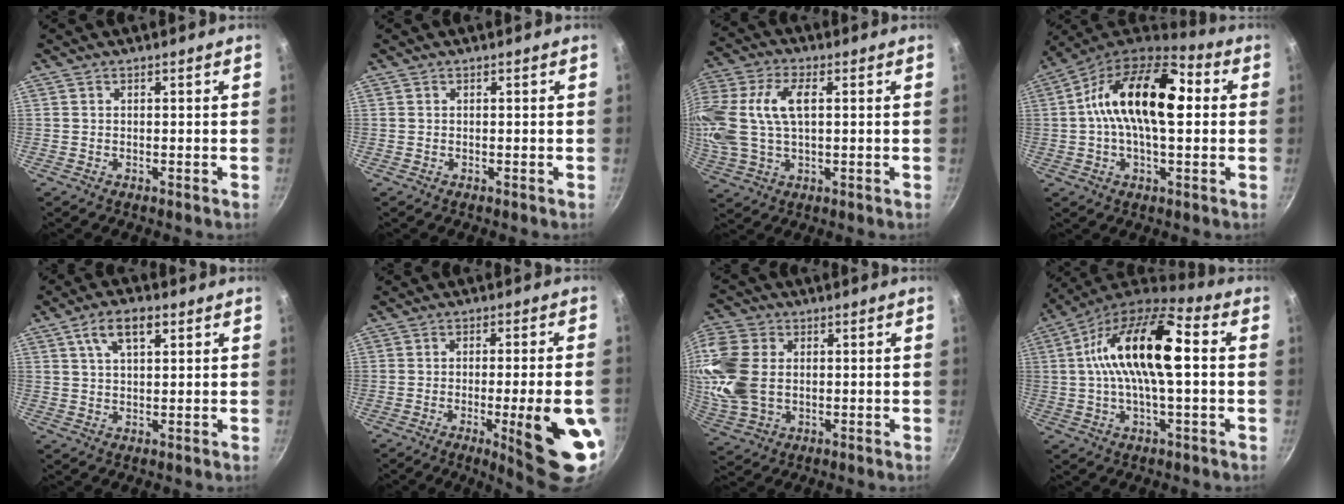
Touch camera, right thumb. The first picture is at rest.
{"total": 0.0}
{"total": 17.6, "force": [2.8, 10.1, 14.1], "torque": [-0.314, 0.020, 0.047]}
{"total": 19.1, "force": [2.4, 9.7, 16.2], "torque": [-0.253, 0.025, 0.017]}
{"total": 6.9, "force": [3.1, 3.3, 5.2], "torque": [-0.080, 0.002, 0.053]}
{"total": 16.3, "force": [-4.6, 3.0, 15.3], "torque": [-0.183, 0.009, -0.054]}
{"total": 13.1, "force": [0.9, 9.4, 9.0], "torque": [-0.181, 0.000, 0.021]}
{"total": 19.0, "force": [2.5, 7.4, 17.4], "torque": [-0.300, 0.029, 0.030]}